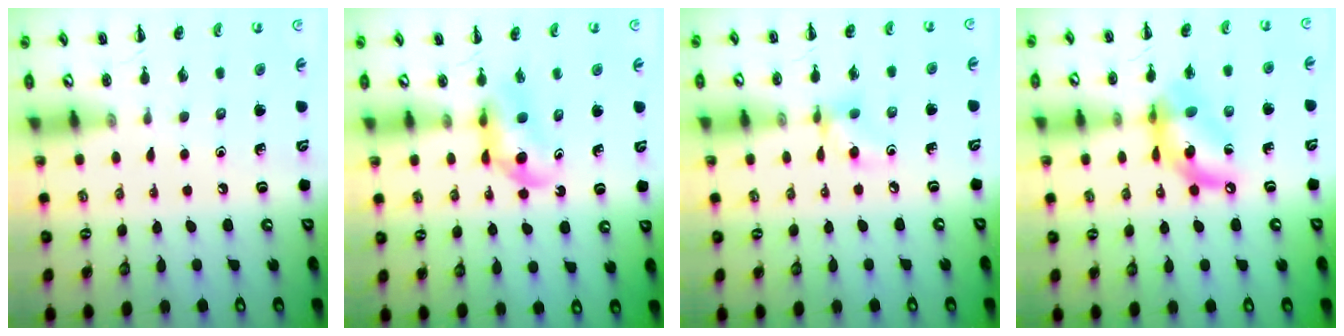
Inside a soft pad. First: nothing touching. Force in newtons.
{"total": 4.0, "press": 3.9, "slide": 0.8}
{"total": 6.1, "press": 6.0, "slide": 0.6}
{"total": 12.9, "press": 12.5, "slide": 3.3}